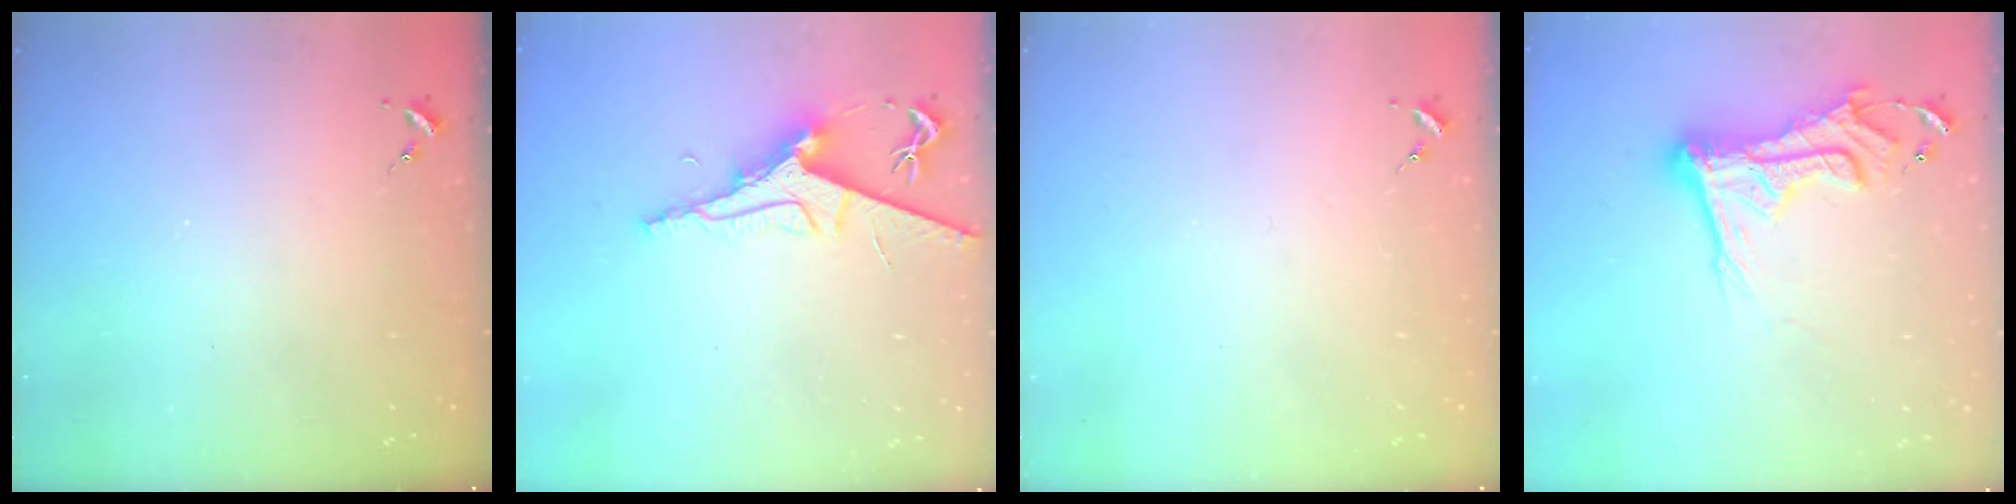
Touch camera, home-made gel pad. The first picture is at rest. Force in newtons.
{"total": 8.6, "press": 8.6, "slide": 1.0}
{"total": 0.0}
{"total": 16.7, "press": 16.6, "slide": 1.8}